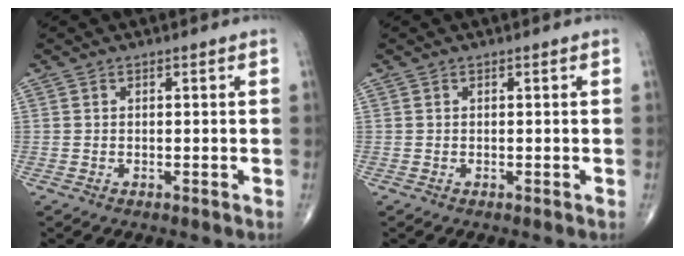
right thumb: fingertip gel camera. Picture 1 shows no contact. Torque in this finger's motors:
{"motor_torque": [-0.13, -0.13, 0.04, 0.04, 0.00]}